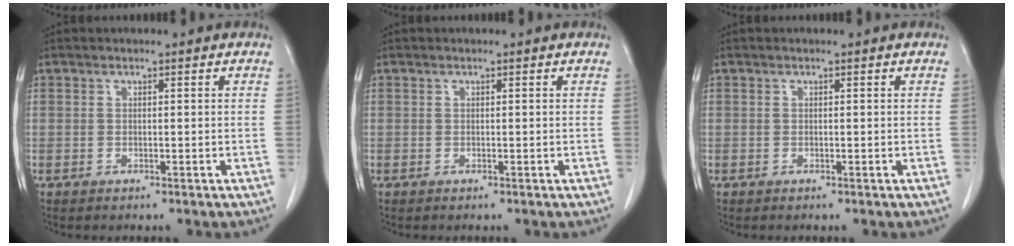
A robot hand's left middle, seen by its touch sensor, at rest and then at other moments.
{"total": 0.0}
{"total": 0.0}